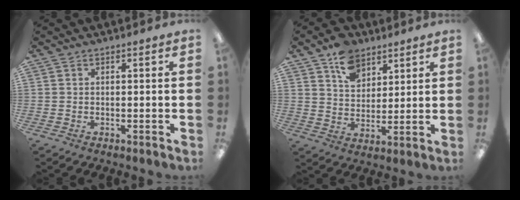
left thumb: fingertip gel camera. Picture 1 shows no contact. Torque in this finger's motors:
{"motor_torque": [1.05, 0.59, 0.61, -0.71, 0.05]}